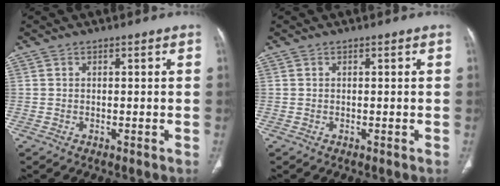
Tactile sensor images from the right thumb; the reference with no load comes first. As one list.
[{"total": 0.0}]